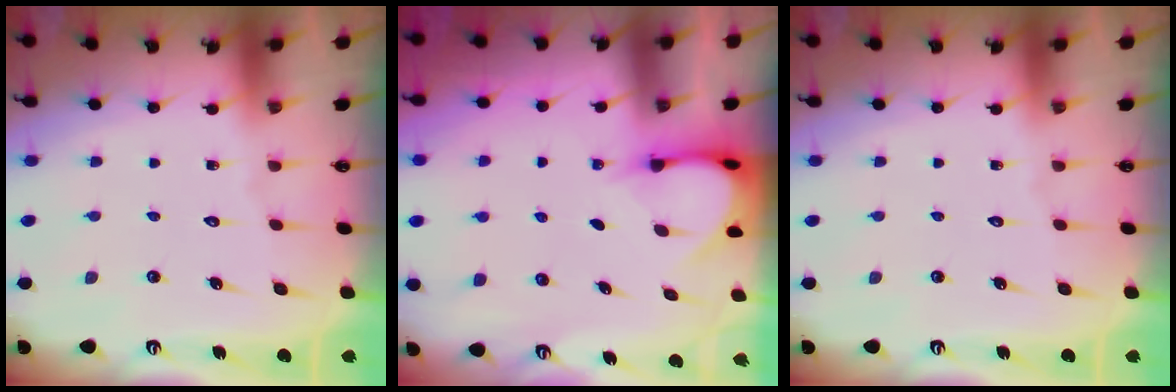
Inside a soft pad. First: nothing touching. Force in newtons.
{"total": 3.9, "press": 3.9, "slide": 0.3}
{"total": 0.0}